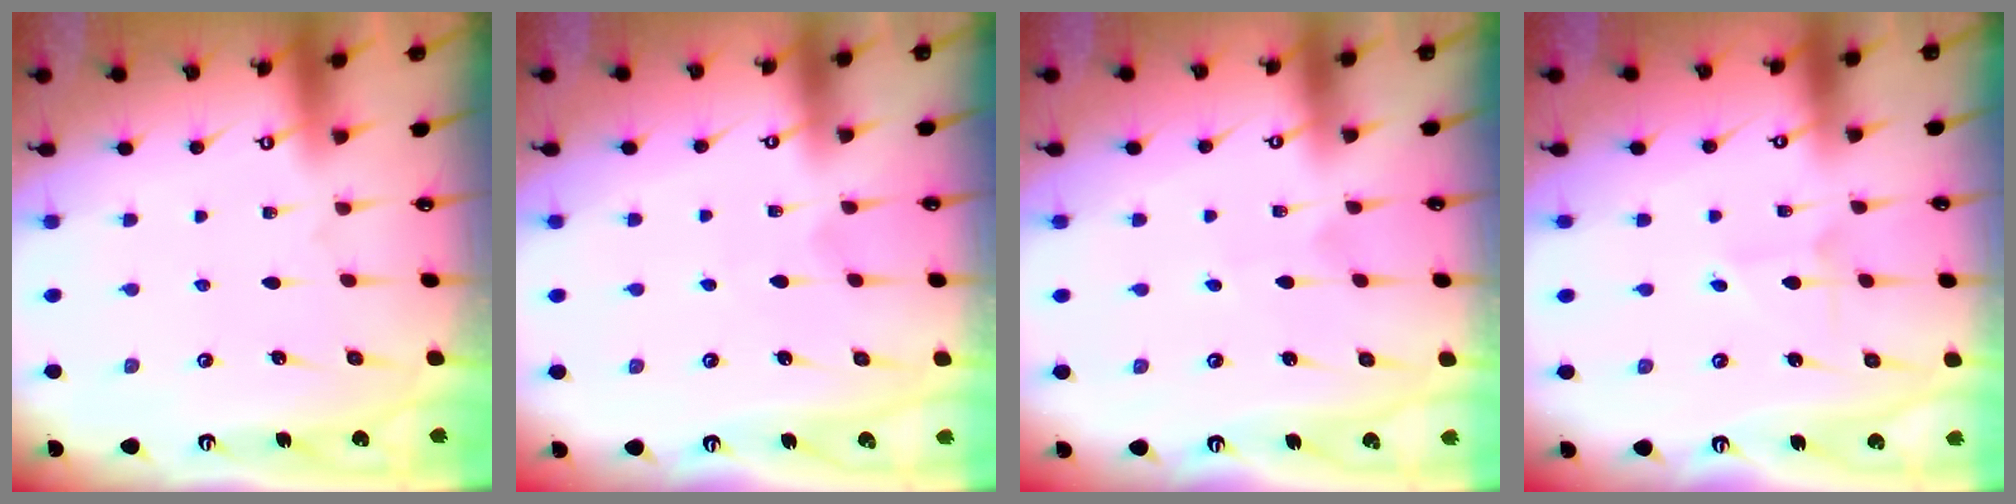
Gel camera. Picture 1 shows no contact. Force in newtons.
{"total": 2.7, "press": 2.7, "slide": 0.3}
{"total": 2.5, "press": 2.5, "slide": 0.3}
{"total": 1.4, "press": 1.4, "slide": 0.1}